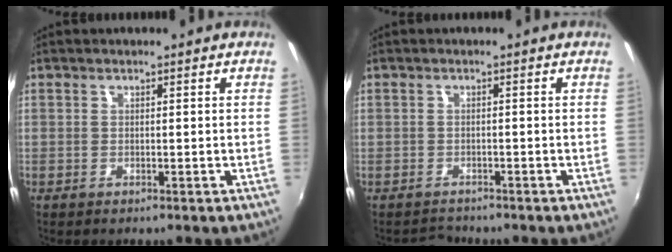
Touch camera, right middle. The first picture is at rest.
{"total": 1.9, "force": [-1.8, 0.7, -0.4], "torque": [-0.003, 0.004, -0.032]}